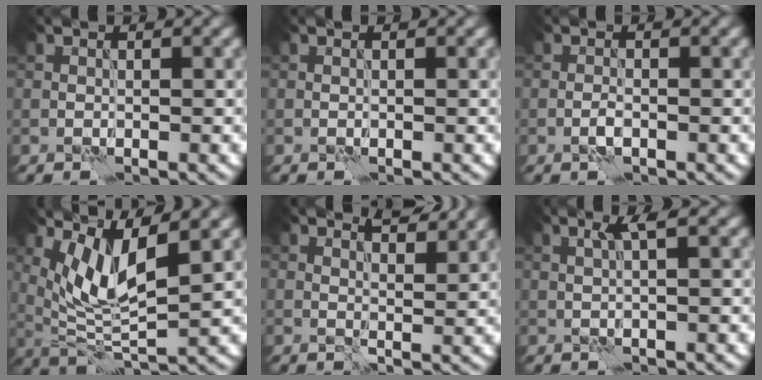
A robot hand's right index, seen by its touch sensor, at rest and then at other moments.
{"total": 0.0}
{"total": 1.0, "force": [-0.5, 0.3, 0.9], "torque": [-0.020, 0.001, -0.012]}
{"total": 6.2, "force": [2.9, 1.8, 5.2], "torque": [-0.101, -0.011, 0.059]}
{"total": 2.9, "force": [2.5, 0.6, 1.5], "torque": [-0.018, -0.006, 0.036]}
{"total": 2.0, "force": [0.7, 0.0, 1.8], "torque": [-0.038, 0.005, 0.014]}